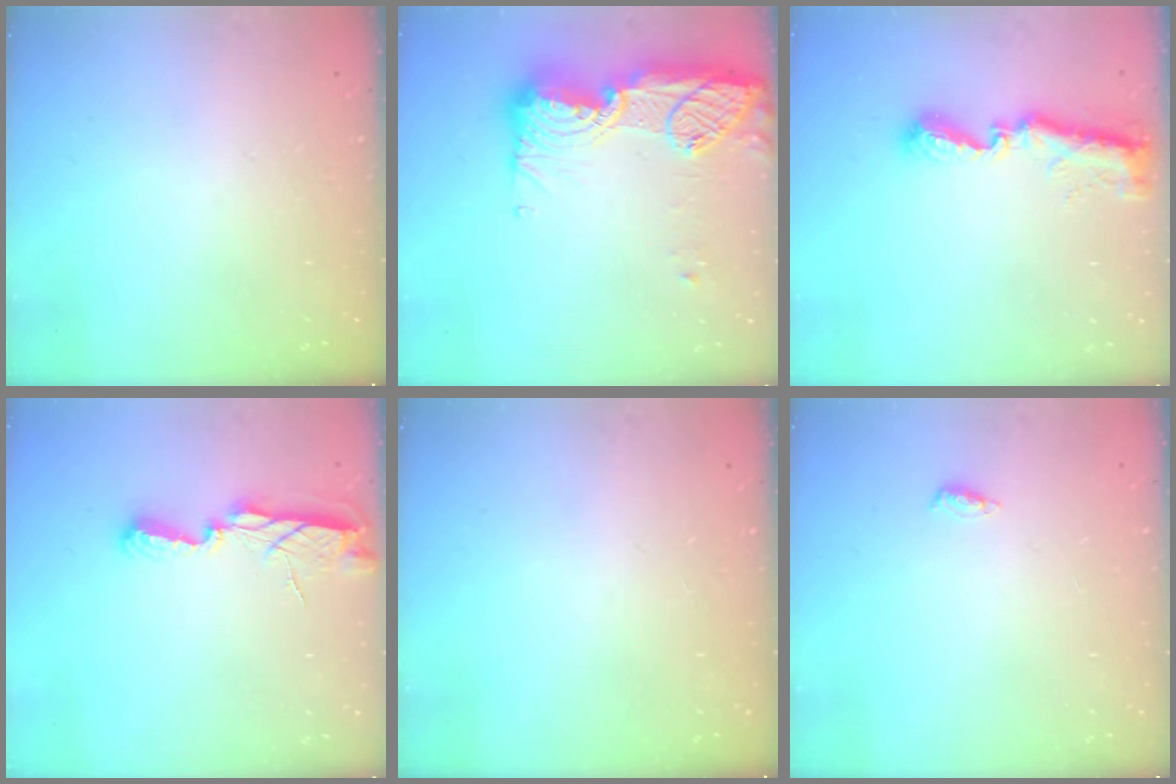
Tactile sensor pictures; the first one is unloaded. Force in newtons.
{"total": 21.5, "press": 20.4, "slide": 6.7}
{"total": 9.2, "press": 9.2, "slide": 0.4}
{"total": 7.3, "press": 7.3, "slide": 0.5}
{"total": 0.0}
{"total": 3.8, "press": 3.6, "slide": 1.2}